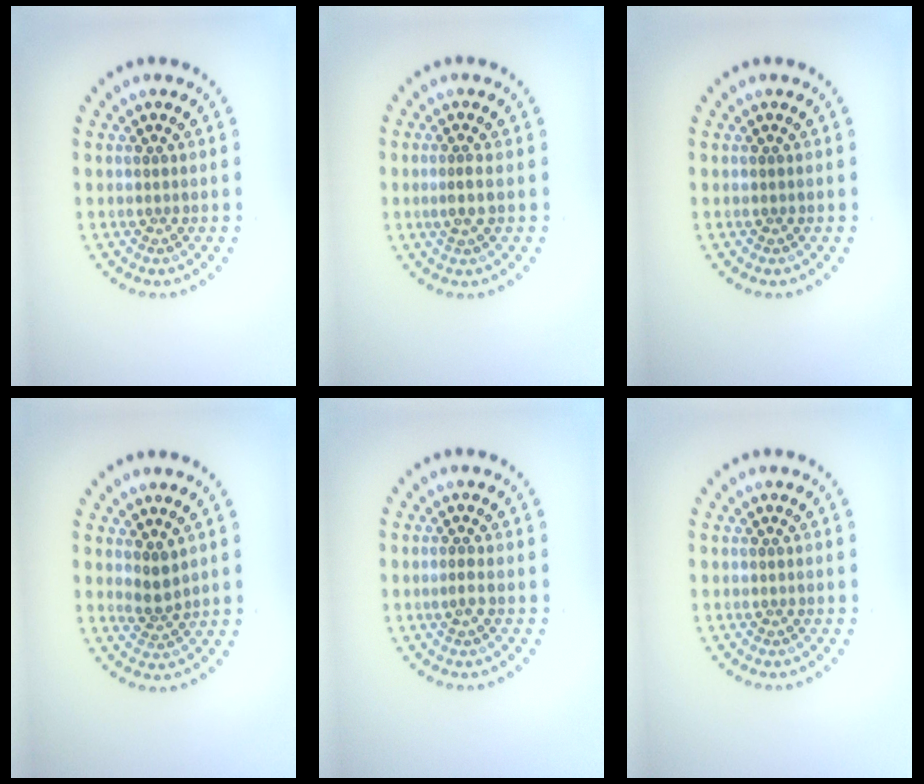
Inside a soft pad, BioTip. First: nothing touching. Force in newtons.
{"total": 1.5, "press": 1.2, "slide": 1.0}
{"total": 0.0}
{"total": 1.6, "press": 1.3, "slide": 1.0}
{"total": 0.9, "press": 0.8, "slide": 0.4}
{"total": 0.0}